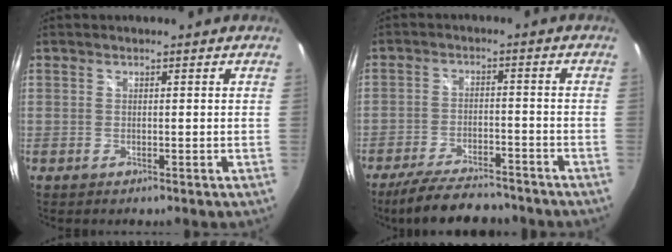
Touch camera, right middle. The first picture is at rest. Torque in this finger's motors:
{"motor_torque": [1.09, -1.04, 0.54, 0.16]}